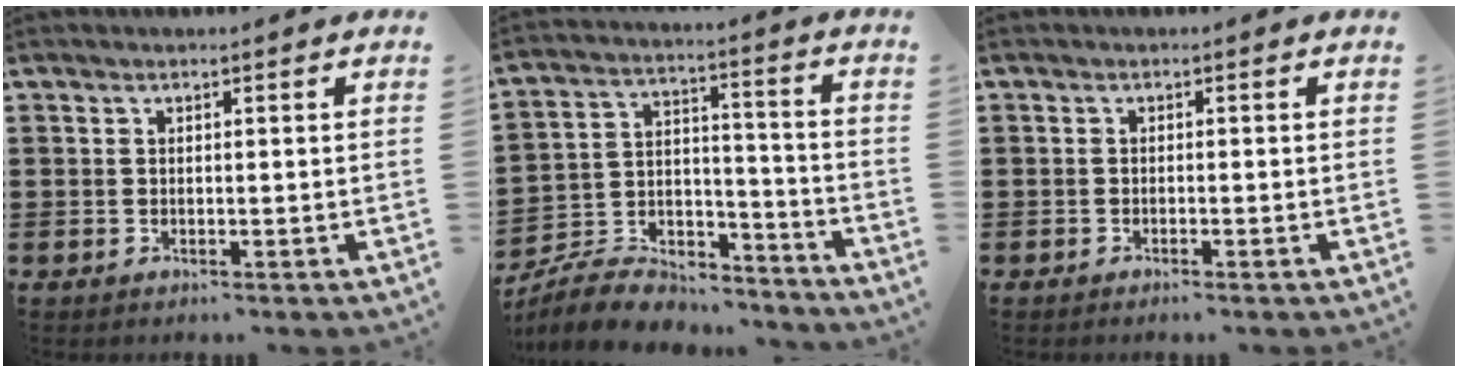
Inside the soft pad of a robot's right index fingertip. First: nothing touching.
{"total": 7.7, "force": [-7.0, 2.6, 1.9], "torque": [-0.049, 0.013, -0.139]}
{"total": 0.7, "force": [-0.6, 0.0, 0.4], "torque": [-0.008, -0.002, -0.012]}